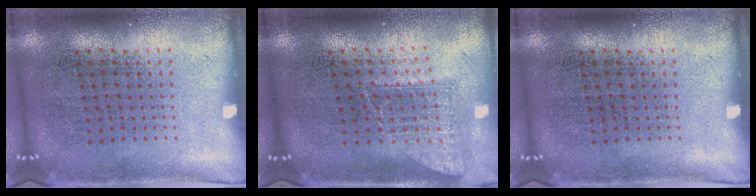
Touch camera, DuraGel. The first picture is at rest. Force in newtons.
{"total": 1.5, "press": 1.2, "slide": 0.9}
{"total": 0.0}